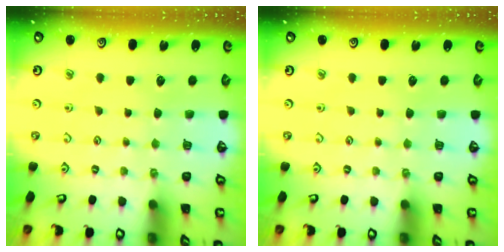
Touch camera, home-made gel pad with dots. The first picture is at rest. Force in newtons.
{"total": 0.0}